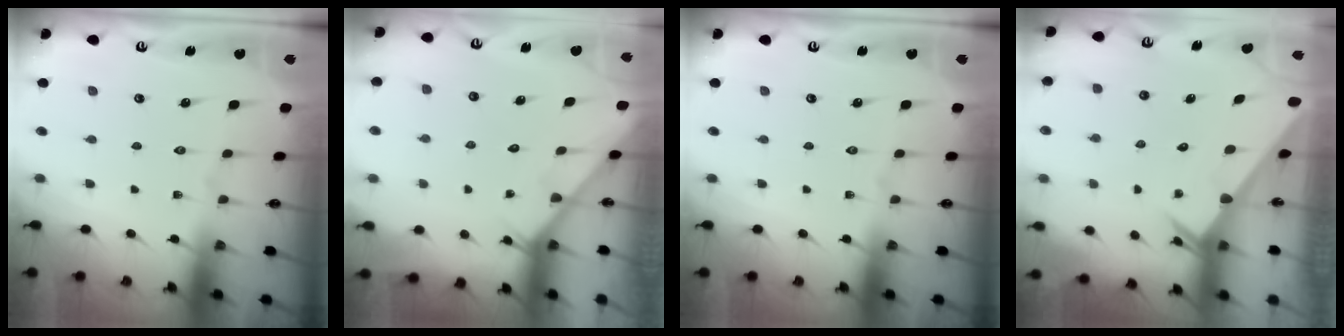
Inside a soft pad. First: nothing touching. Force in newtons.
{"total": 3.5, "press": 3.5, "slide": 0.3}
{"total": 0.0}
{"total": 2.3, "press": 2.3, "slide": 0.1}